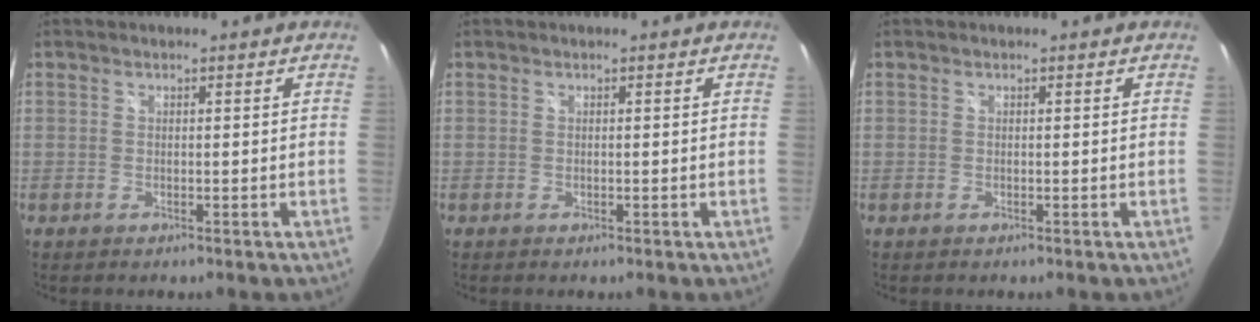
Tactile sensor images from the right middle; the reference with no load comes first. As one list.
[{"total": 0.0}, {"total": 0.0}]